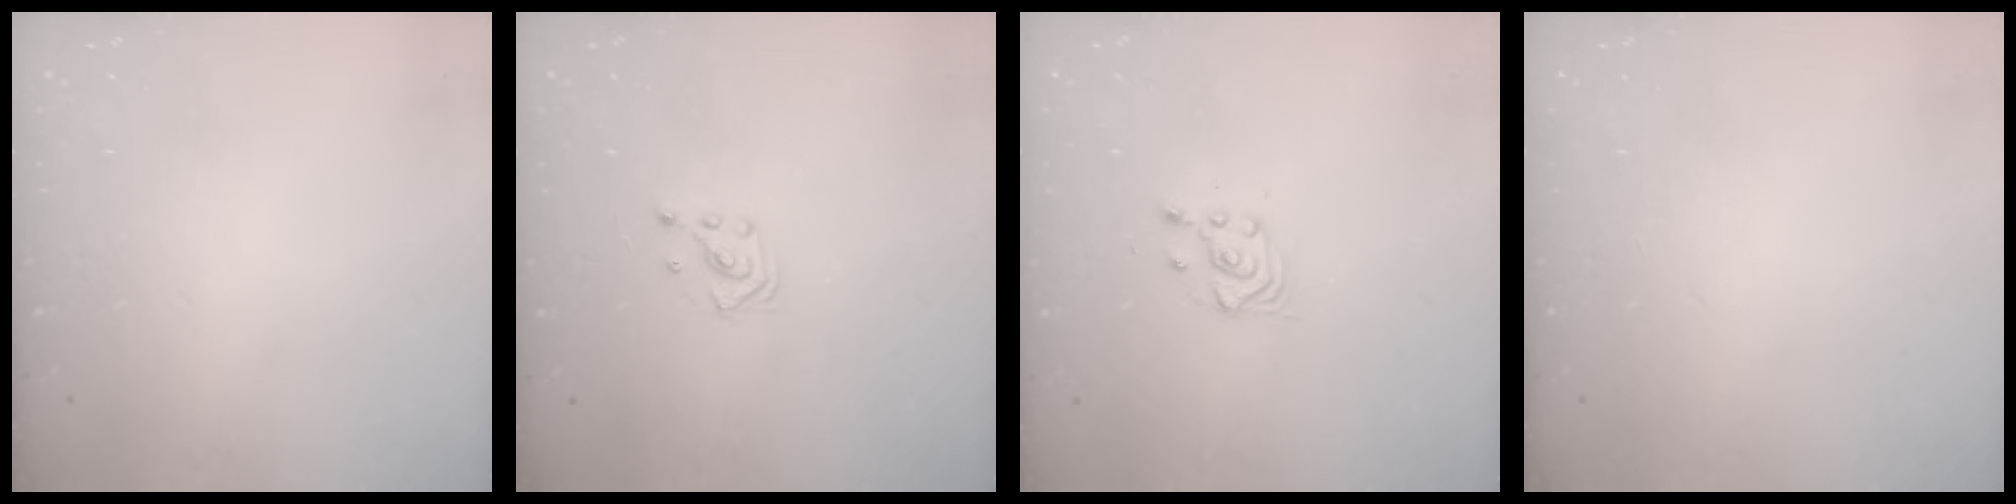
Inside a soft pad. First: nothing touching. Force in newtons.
{"total": 2.6, "press": 2.6, "slide": 0.3}
{"total": 3.6, "press": 3.3, "slide": 1.4}
{"total": 0.0}